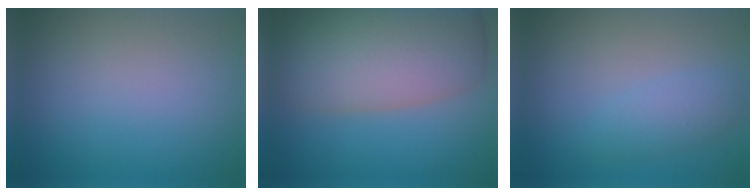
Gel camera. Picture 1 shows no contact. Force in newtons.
{"total": 10.6, "press": 10.5, "slide": 0.6}
{"total": 2.0, "press": 2.0, "slide": 0.1}